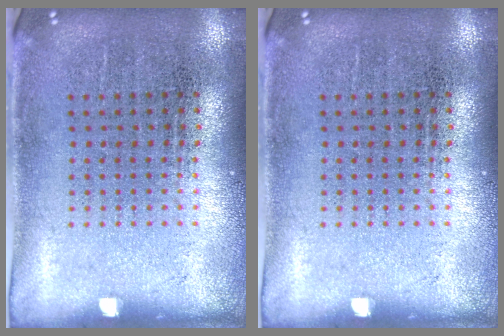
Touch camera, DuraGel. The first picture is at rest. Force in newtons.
{"total": 0.0}